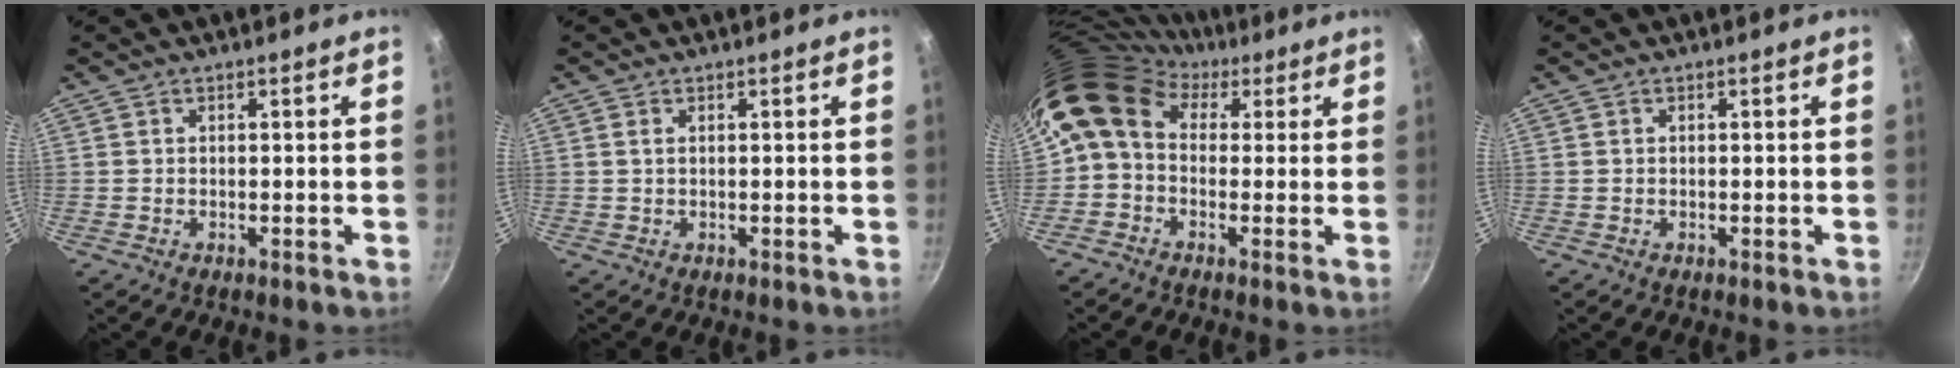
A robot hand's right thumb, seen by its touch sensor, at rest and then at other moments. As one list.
[{"total": 0.9, "force": [0.3, 0.4, 0.7], "torque": [-0.013, 0.000, 0.005]}, {"total": 12.1, "force": [2.8, 9.4, 7.1], "torque": [-0.134, 0.026, 0.023]}, {"total": 0.0}]